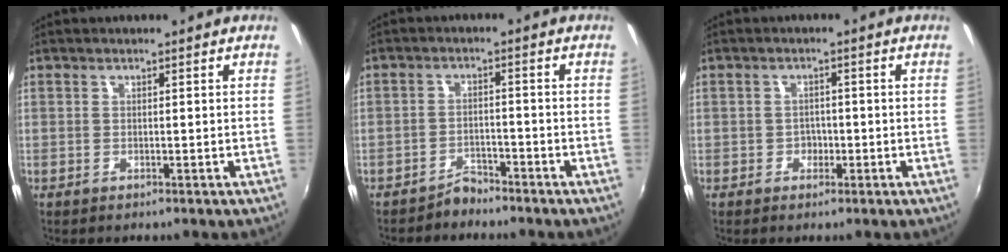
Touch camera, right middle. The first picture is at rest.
{"total": 3.0, "force": [-2.8, 1.0, 0.4], "torque": [-0.014, 0.004, -0.046]}
{"total": 2.1, "force": [-0.9, 1.8, 0.4], "torque": [-0.007, 0.001, -0.014]}